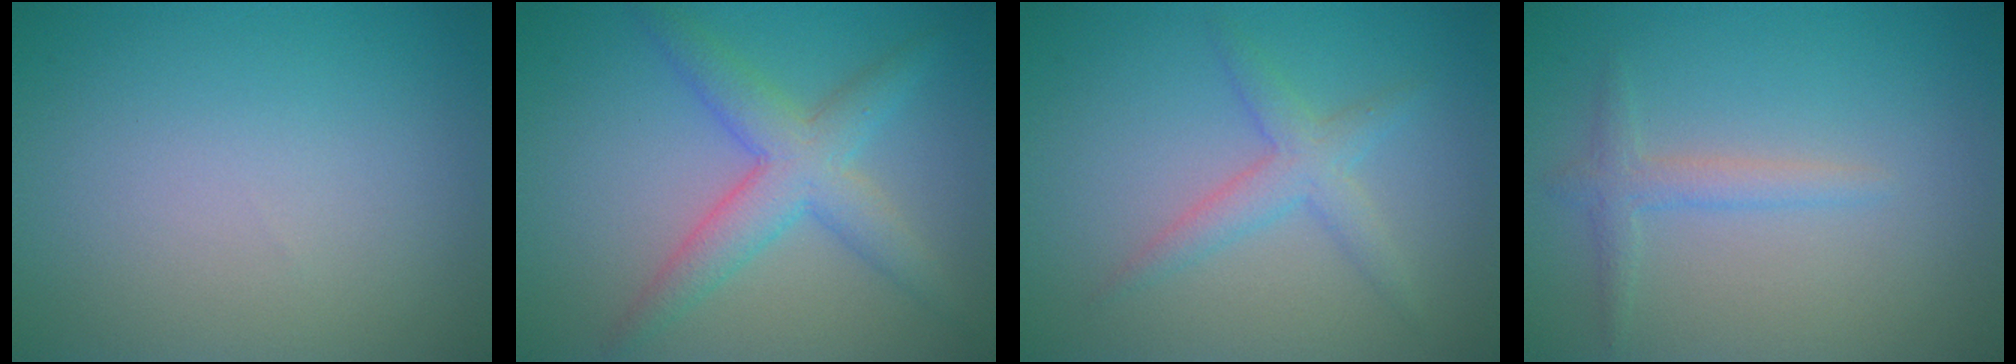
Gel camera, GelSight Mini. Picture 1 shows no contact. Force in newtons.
{"total": 4.7, "press": 4.7, "slide": 0.2}
{"total": 2.5, "press": 2.5, "slide": 0.1}
{"total": 1.8, "press": 1.8, "slide": 0.1}